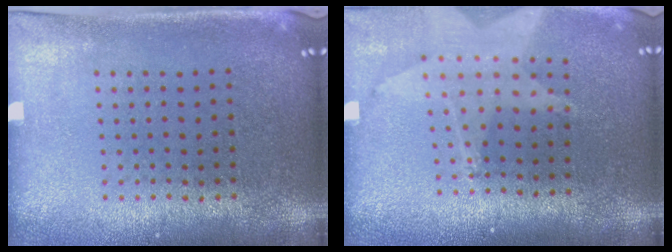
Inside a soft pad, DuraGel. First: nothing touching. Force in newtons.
{"total": 1.8, "press": 1.5, "slide": 1.0}